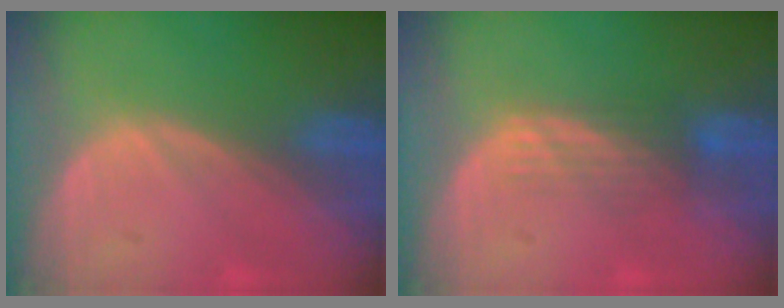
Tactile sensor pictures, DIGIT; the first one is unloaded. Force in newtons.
{"total": 3.5, "press": 3.1, "slide": 1.6}